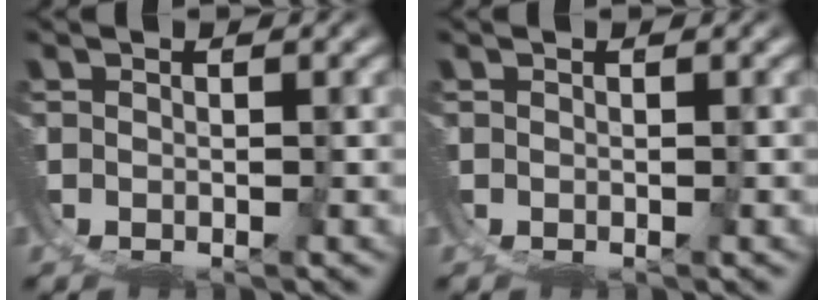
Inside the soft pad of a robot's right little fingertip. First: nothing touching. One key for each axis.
{"total": 0.0}